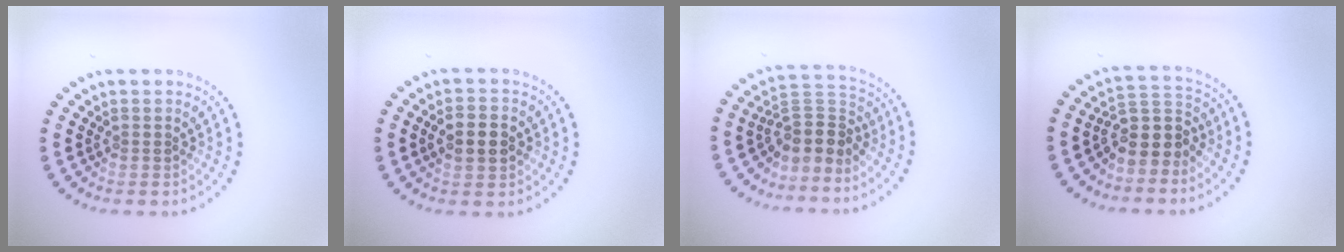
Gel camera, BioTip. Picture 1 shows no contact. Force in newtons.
{"total": 3.7, "press": 3.7, "slide": 0.3}
{"total": 3.4, "press": 2.5, "slide": 2.3}
{"total": 3.6, "press": 3.1, "slide": 1.9}